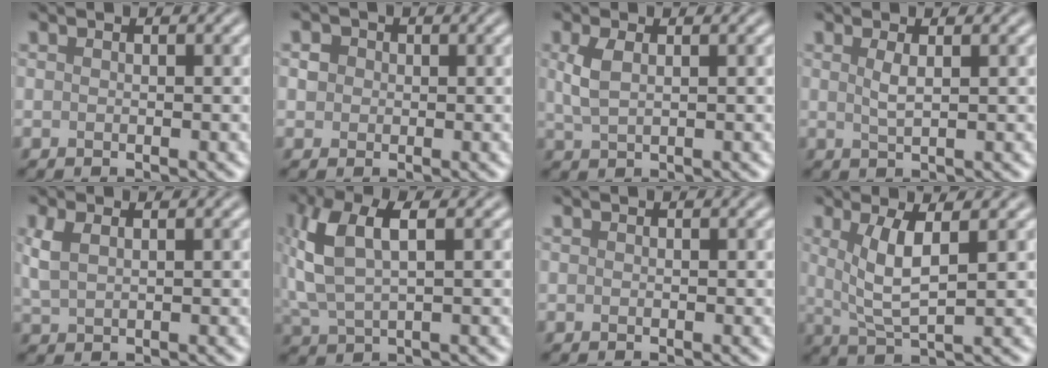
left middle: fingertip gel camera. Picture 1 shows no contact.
{"total": 1.2, "force": [0.1, 1.2, 0.3], "torque": [0.001, 0.000, 0.002]}
{"total": 2.4, "force": [0.8, 1.2, 1.9], "torque": [-0.049, 0.001, 0.018]}
{"total": 1.5, "force": [0.5, 0.4, 1.3], "torque": [-0.026, -0.001, 0.010]}
{"total": 2.3, "force": [1.0, 1.2, 1.8], "torque": [-0.047, 0.003, 0.022]}
{"total": 6.1, "force": [1.6, 2.7, 5.2], "torque": [-0.125, 0.009, 0.030]}
{"total": 0.0}
{"total": 4.2, "force": [1.3, 1.0, 3.9], "torque": [-0.083, -0.006, 0.030]}